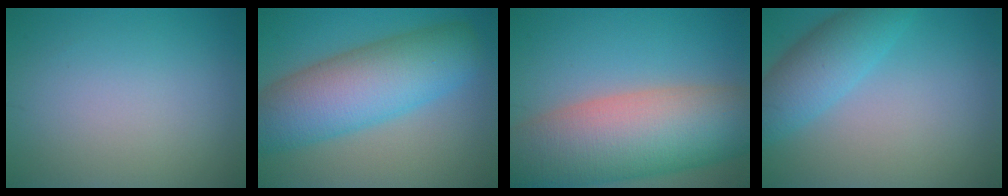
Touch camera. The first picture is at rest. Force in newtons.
{"total": 9.9, "press": 9.9, "slide": 0.4}
{"total": 14.1, "press": 14.1, "slide": 0.7}
{"total": 4.9, "press": 4.9, "slide": 0.1}